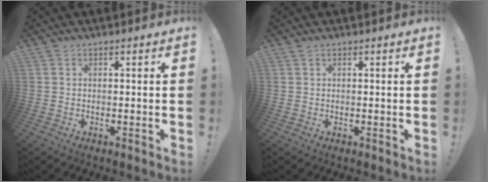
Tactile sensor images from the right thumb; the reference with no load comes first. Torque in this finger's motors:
{"motor_torque": [-0.09, 0.09, 0.02, -0.02, 0.00]}